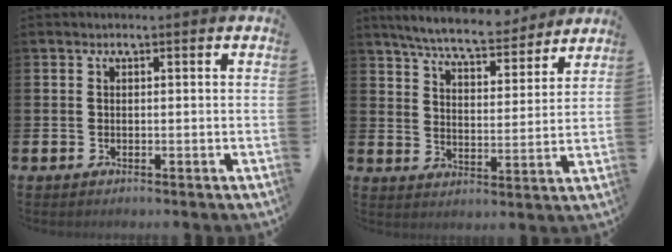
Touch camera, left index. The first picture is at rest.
{"total": 7.5, "force": [7.1, 1.0, 2.2], "torque": [-0.065, -0.045, 0.123]}